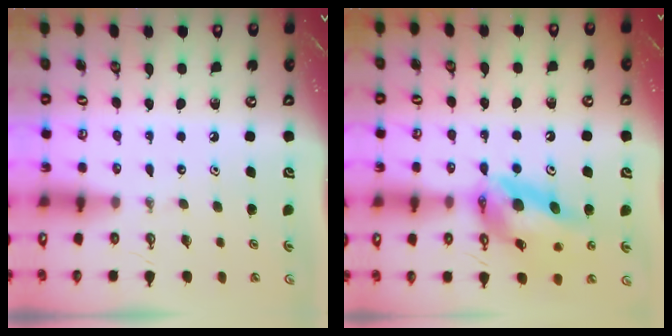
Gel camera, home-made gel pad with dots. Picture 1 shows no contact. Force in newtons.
{"total": 16.2, "press": 16.1, "slide": 1.7}